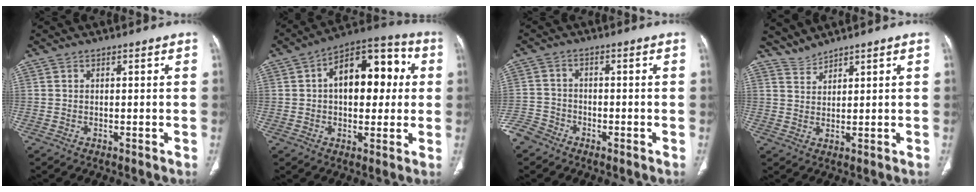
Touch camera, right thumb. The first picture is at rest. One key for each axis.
{"total": 16.7, "fx": 2.6, "fy": 9.6, "fz": 13.4, "tx": -0.155, "ty": 0.033, "tz": 0.033}
{"total": 5.1, "fx": -3.8, "fy": 3.3, "fz": 0.9, "tx": -0.012, "ty": 0.017, "tz": -0.083}
{"total": 2.6, "fx": 2.6, "fy": -0.2, "fz": -0.4, "tx": 0.006, "ty": -0.010, "tz": 0.061}